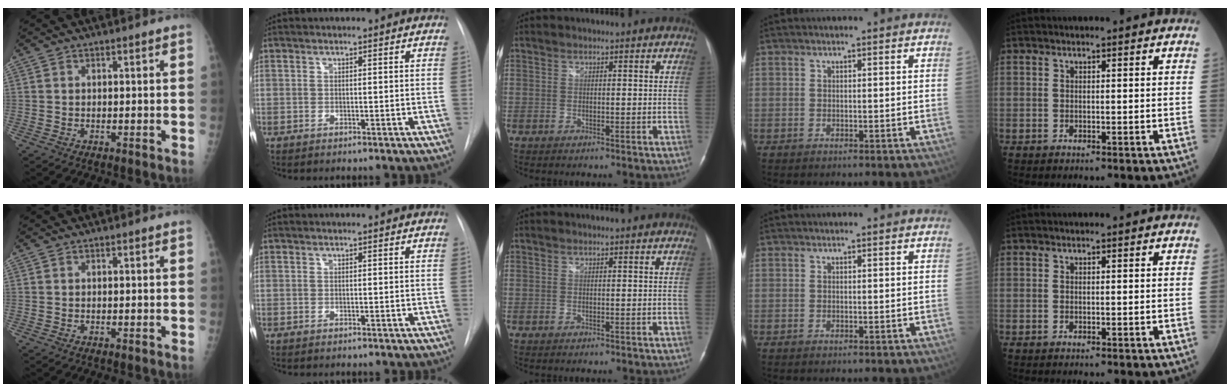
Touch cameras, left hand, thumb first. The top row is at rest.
{}